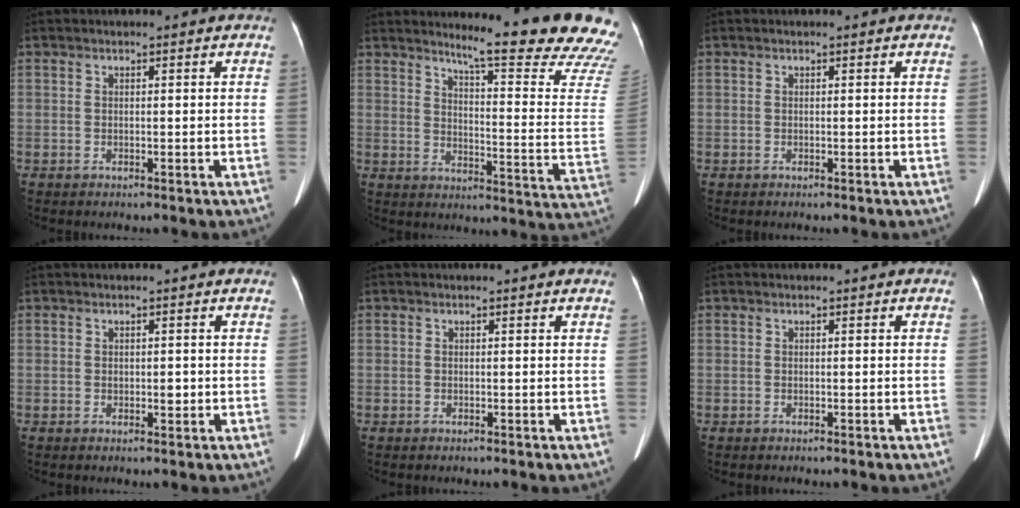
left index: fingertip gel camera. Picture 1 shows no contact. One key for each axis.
{"total": 20.8, "fx": 18.9, "fy": 0.2, "fz": 8.7, "tx": -0.114, "ty": -0.125, "tz": 0.215}
{"total": 0.0}
{"total": 1.4, "fx": -0.1, "fy": 0.8, "fz": 1.1, "tx": -0.015, "ty": 0.000, "tz": 0.001}
{"total": 0.7, "fx": 0.6, "fy": 0.3, "fz": 0.1, "tx": -0.012, "ty": 0.007, "tz": 0.002}
{"total": 0.0}